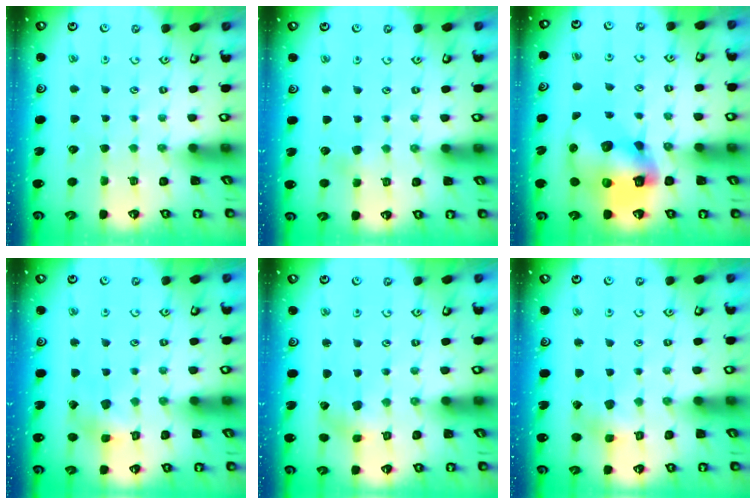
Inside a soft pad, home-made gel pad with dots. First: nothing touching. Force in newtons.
{"total": 2.3, "press": 2.3, "slide": 0.2}
{"total": 14.8, "press": 14.7, "slide": 1.9}
{"total": 4.3, "press": 4.3, "slide": 0.6}
{"total": 2.0, "press": 2.0, "slide": 0.2}
{"total": 2.9, "press": 2.9, "slide": 0.3}